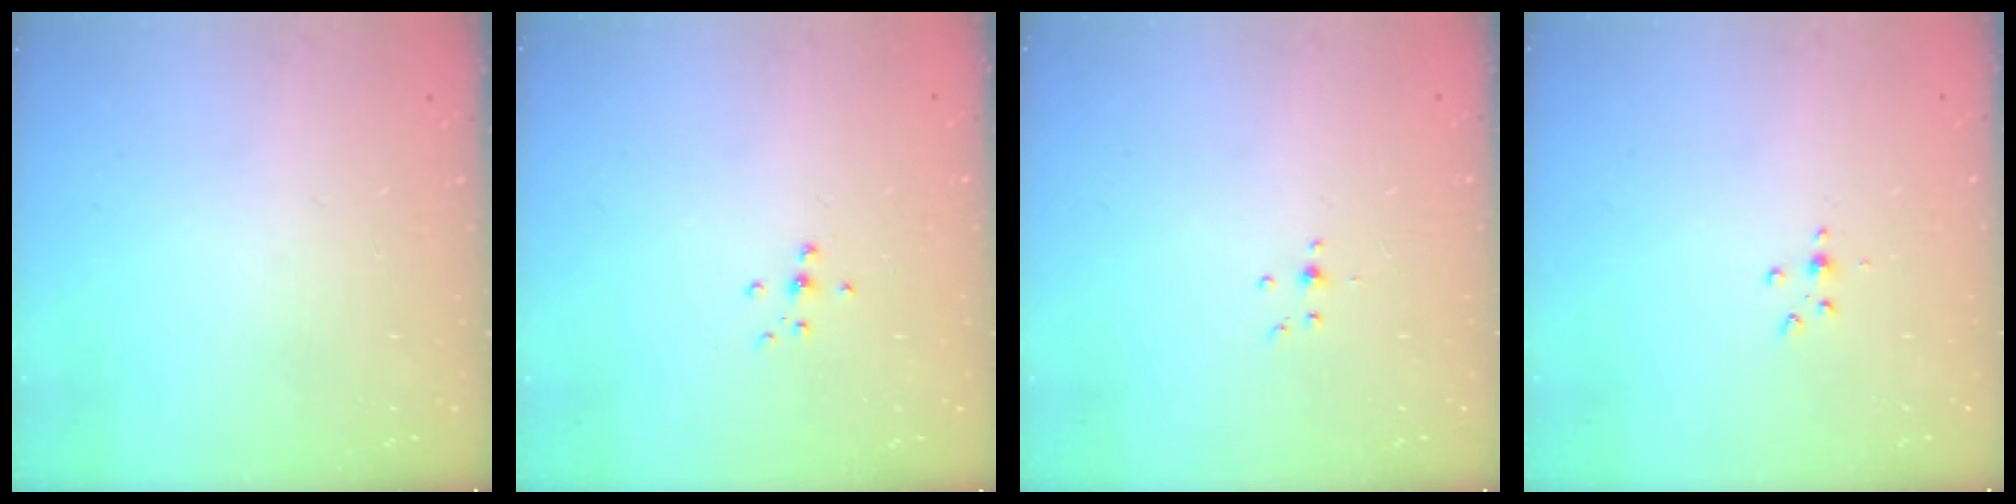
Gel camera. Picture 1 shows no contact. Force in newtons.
{"total": 5.5, "press": 5.4, "slide": 0.7}
{"total": 3.0, "press": 3.0, "slide": 0.6}
{"total": 3.0, "press": 2.9, "slide": 0.4}